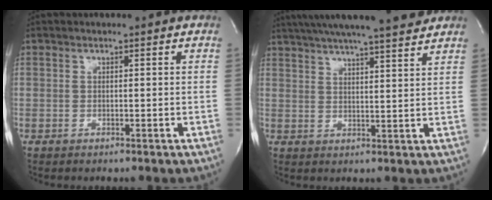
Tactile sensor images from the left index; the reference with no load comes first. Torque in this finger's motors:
{"motor_torque": [0.30, -0.43, 0.78, 0.19]}